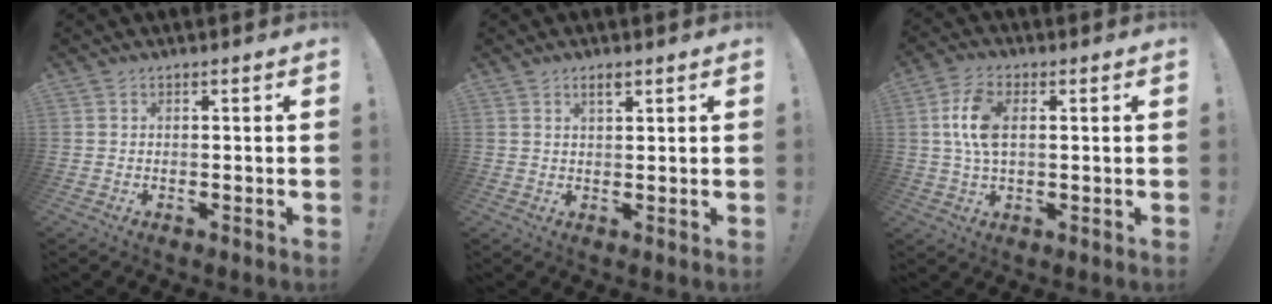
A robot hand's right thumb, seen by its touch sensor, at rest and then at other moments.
{"total": 2.3, "force": [1.5, 0.8, 1.7], "torque": [-0.022, -0.006, 0.023]}
{"total": 9.5, "force": [1.8, 5.5, 7.5], "torque": [-0.150, 0.003, 0.032]}